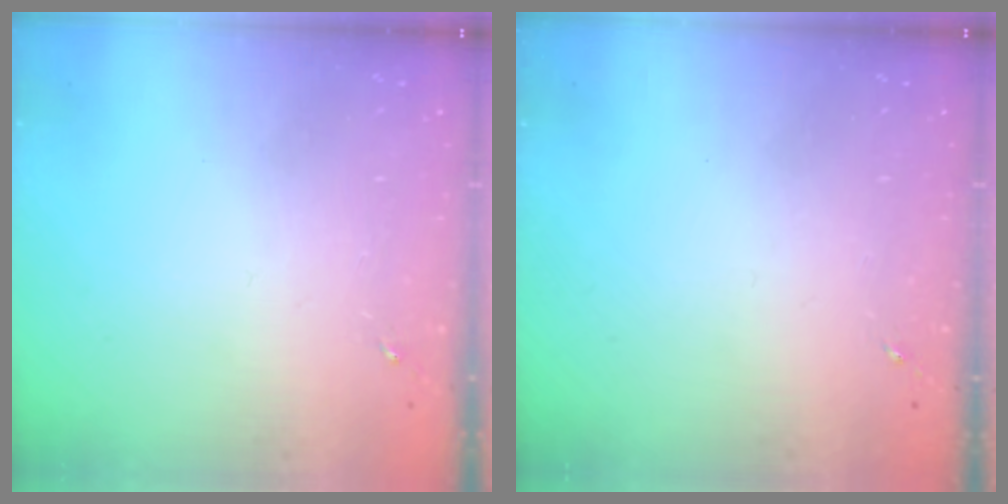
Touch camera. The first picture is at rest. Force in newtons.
{"total": 0.0}